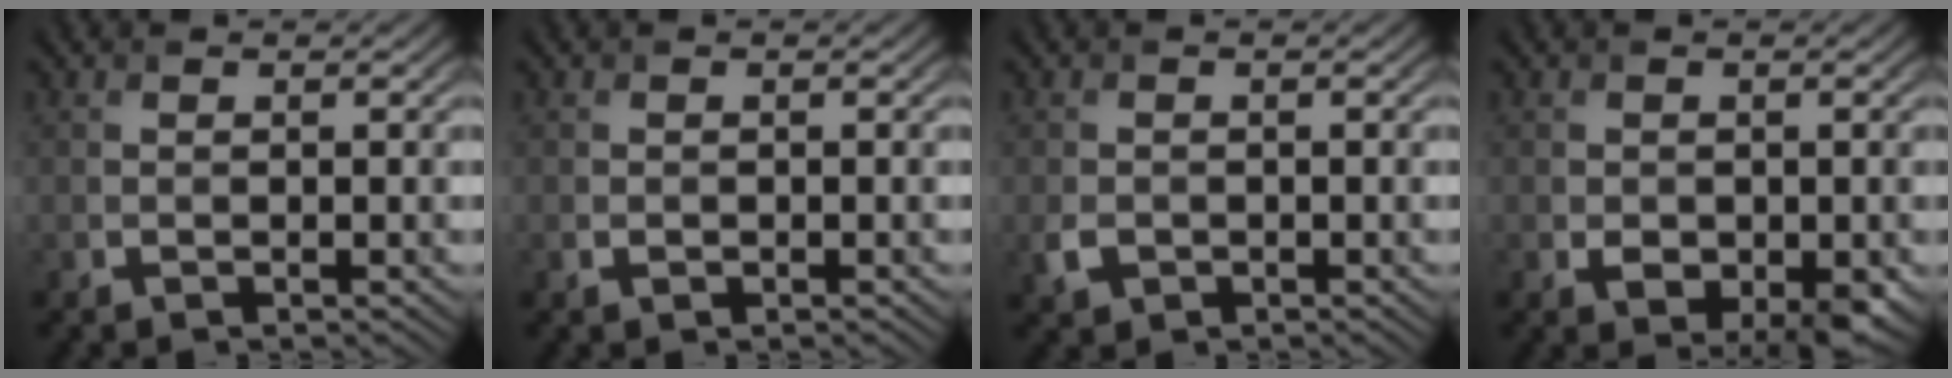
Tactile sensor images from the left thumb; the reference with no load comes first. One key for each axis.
{"total": 0.7, "fx": -0.2, "fy": 0.5, "fz": 0.3, "tx": -0.006, "ty": -0.006, "tz": -0.004}
{"total": 2.0, "fx": -0.6, "fy": 1.6, "fz": 1.0, "tx": -0.025, "ty": -0.010, "tz": -0.015}
{"total": 4.0, "fx": -1.3, "fy": 2.6, "fz": 2.8, "tx": -0.049, "ty": -0.019, "tz": -0.015}